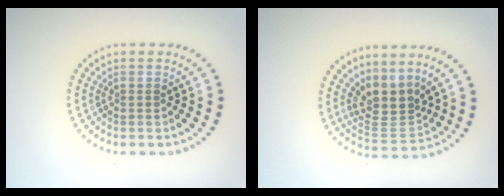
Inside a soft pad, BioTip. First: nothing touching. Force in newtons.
{"total": 3.5, "press": 2.6, "slide": 2.3}